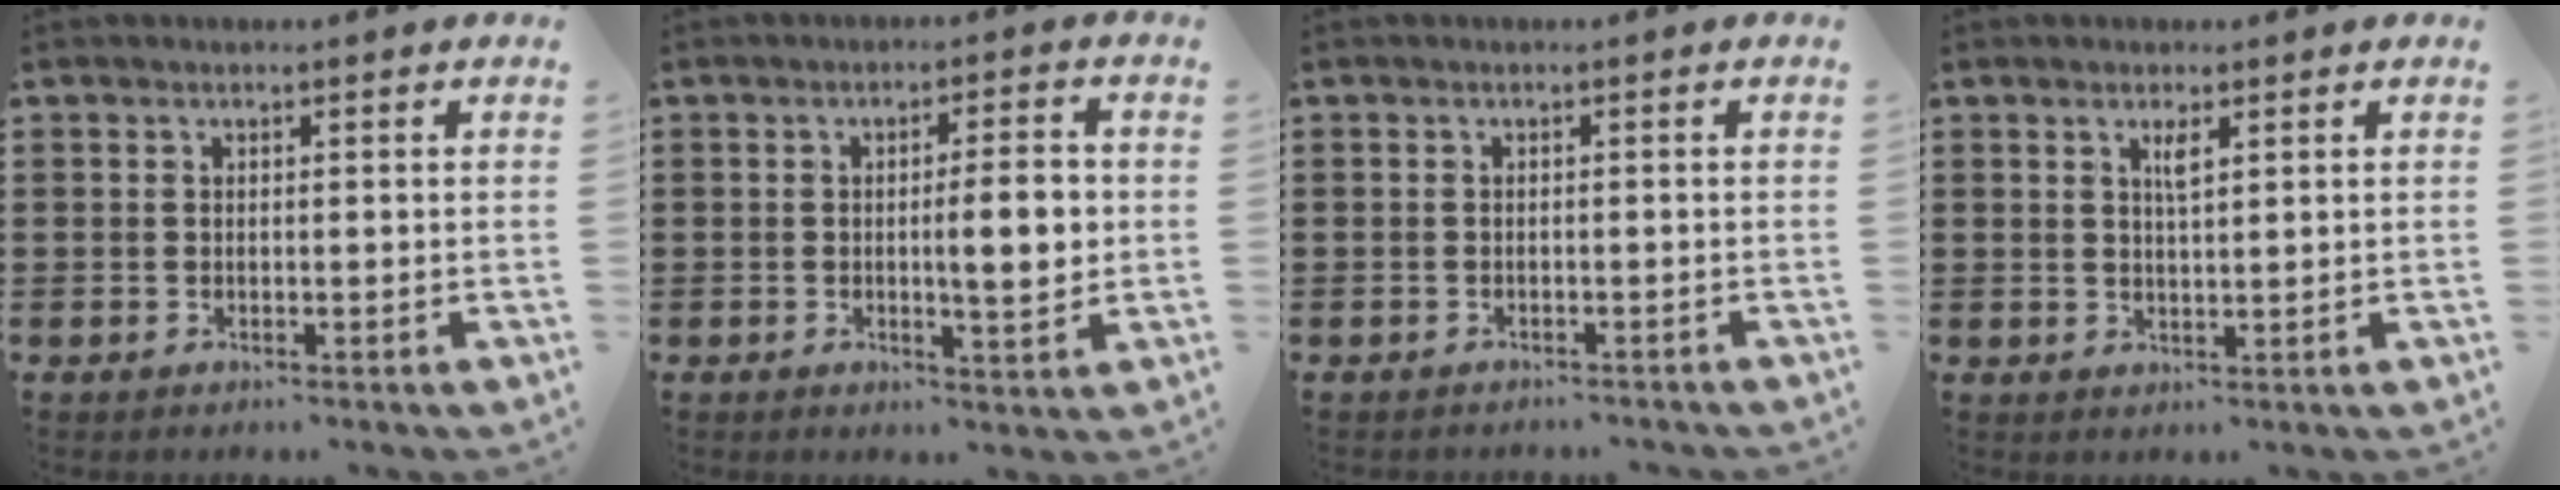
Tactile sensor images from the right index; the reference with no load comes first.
{"total": 7.0, "force": [0.0, 1.6, 6.9], "torque": [-0.096, -0.007, -0.007]}
{"total": 0.8, "force": [-0.7, 0.1, 0.0], "torque": [-0.004, -0.003, -0.015]}
{"total": 2.1, "force": [1.0, 0.4, 1.8], "torque": [-0.028, -0.001, 0.014]}